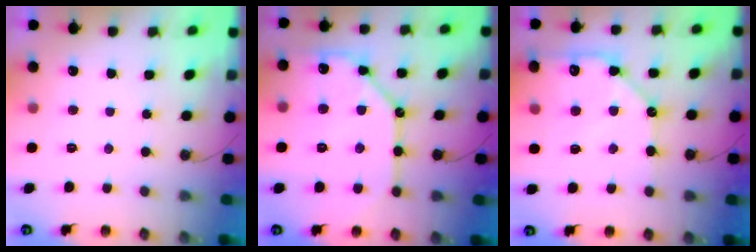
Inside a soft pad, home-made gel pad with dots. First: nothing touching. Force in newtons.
{"total": 15.0, "press": 14.9, "slide": 1.7}
{"total": 13.8, "press": 13.7, "slide": 1.5}